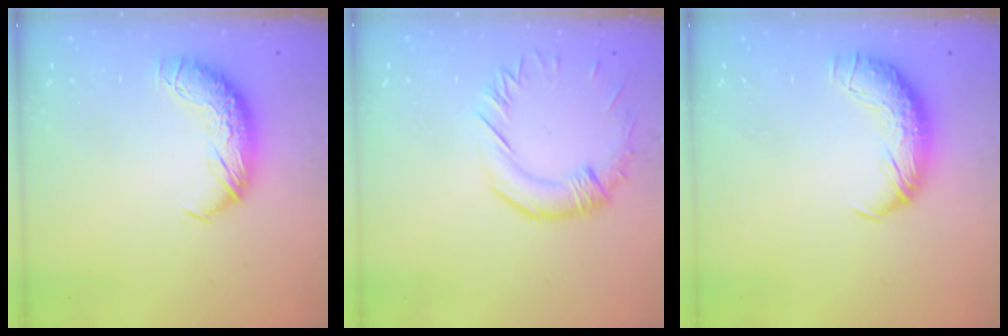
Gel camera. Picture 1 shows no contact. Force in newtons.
{"total": 0.7, "press": 0.0, "slide": 0.7}
{"total": 2.4, "press": 1.1, "slide": 2.2}